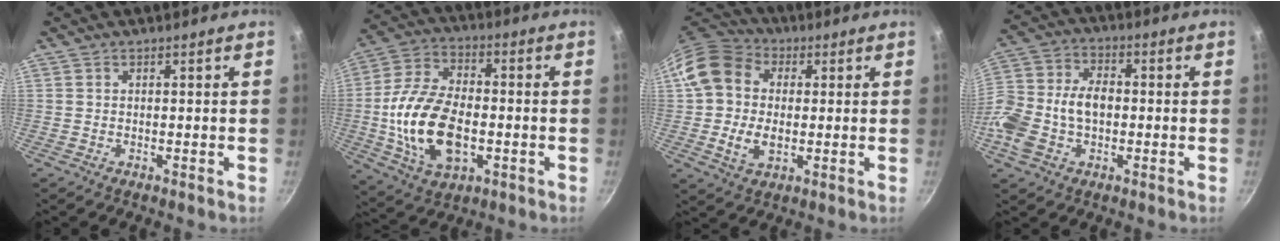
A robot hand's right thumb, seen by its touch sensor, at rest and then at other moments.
{"total": 18.2, "force": [-2.8, 10.7, 14.5], "torque": [-0.268, 0.021, -0.051]}
{"total": 14.1, "force": [1.0, 10.8, 9.1], "torque": [-0.156, 0.014, 0.005]}
{"total": 14.4, "force": [-2.3, 9.7, 10.4], "torque": [-0.201, 0.037, -0.053]}